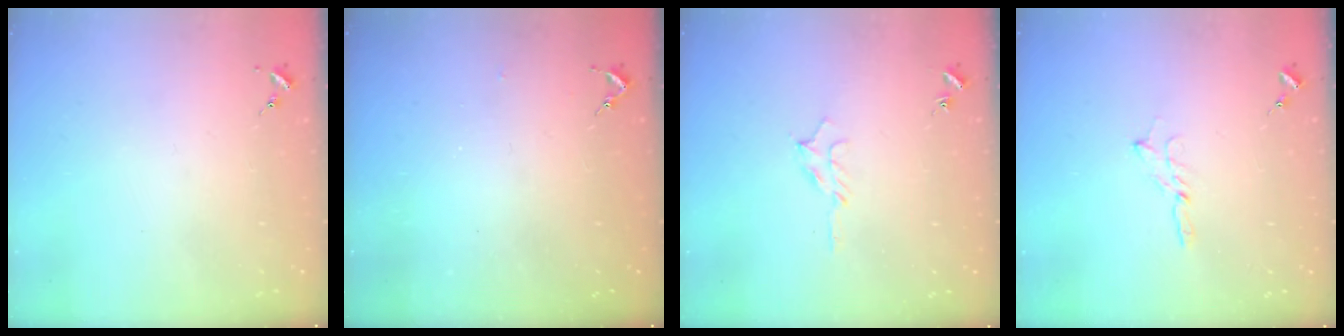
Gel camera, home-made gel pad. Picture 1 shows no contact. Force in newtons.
{"total": 2.6, "press": 2.5, "slide": 0.3}
{"total": 6.3, "press": 6.3, "slide": 0.7}
{"total": 2.0, "press": 2.0, "slide": 0.2}